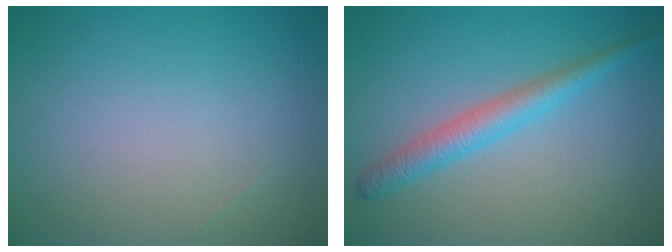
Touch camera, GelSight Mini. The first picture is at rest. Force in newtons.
{"total": 2.9, "press": 2.9, "slide": 0.0}